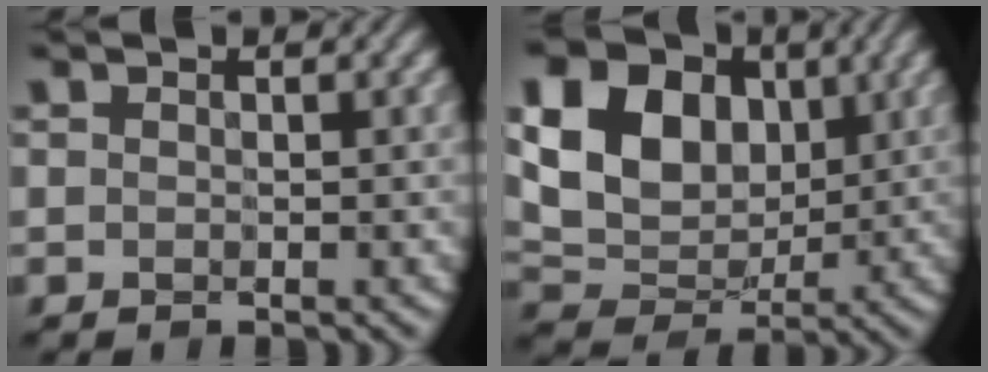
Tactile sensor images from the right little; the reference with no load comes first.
{"total": 10.9, "force": [2.6, 8.0, 6.9], "torque": [-0.145, 0.016, 0.036]}